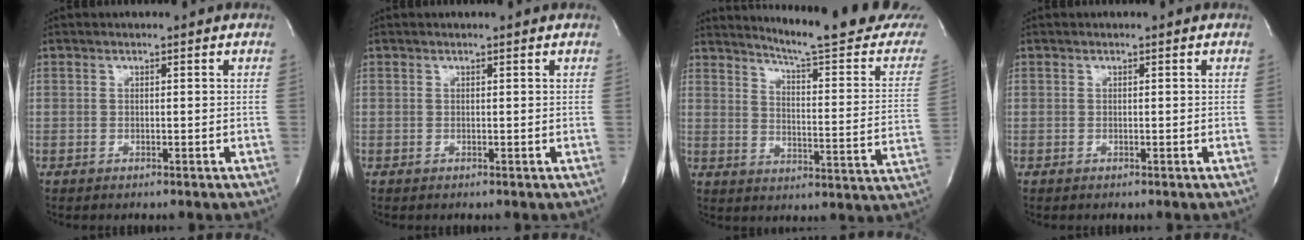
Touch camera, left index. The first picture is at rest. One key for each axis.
{"total": 0.5, "fx": 0.5, "fy": -0.1, "fz": 0.1, "tx": -0.007, "ty": -0.004, "tz": 0.006}
{"total": 20.8, "fx": 19.2, "fy": -0.2, "fz": 7.9, "tx": -0.117, "ty": -0.106, "tz": 0.235}
{"total": 0.0}